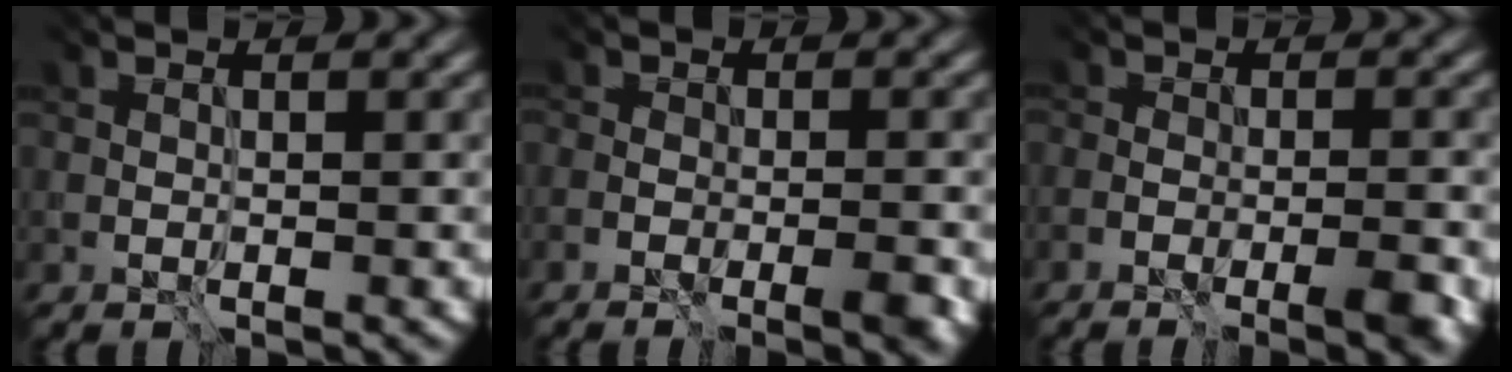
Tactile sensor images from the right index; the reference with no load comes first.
{"total": 2.4, "force": [-1.6, 0.8, 1.6], "torque": [-0.023, -0.004, -0.025]}
{"total": 2.7, "force": [-1.8, 0.7, 1.9], "torque": [-0.033, -0.004, -0.031]}